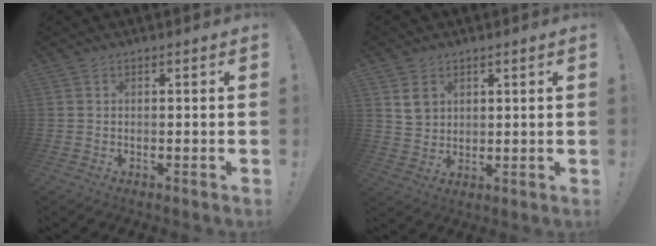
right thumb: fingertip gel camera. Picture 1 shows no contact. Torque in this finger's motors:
{"motor_torque": [0.25, -0.17, 0.05, 0.55, 0.05]}